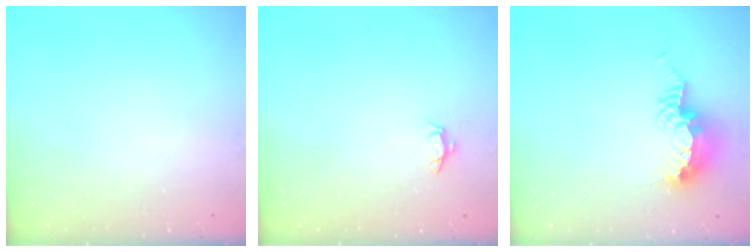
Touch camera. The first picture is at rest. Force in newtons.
{"total": 3.6, "press": 3.6, "slide": 0.4}
{"total": 11.1, "press": 10.7, "slide": 2.9}